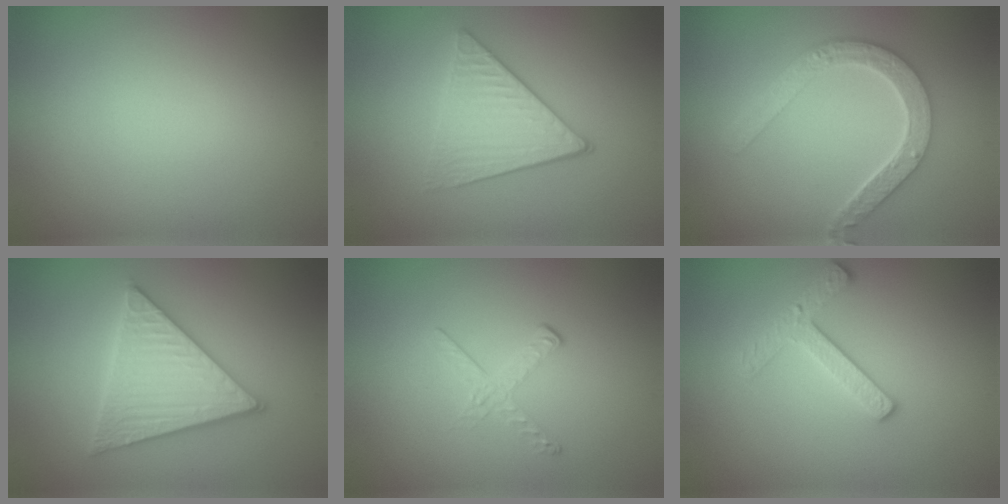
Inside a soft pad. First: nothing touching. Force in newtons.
{"total": 3.9, "press": 3.3, "slide": 2.0}
{"total": 4.5, "press": 3.5, "slide": 2.7}
{"total": 5.4, "press": 5.4, "slide": 0.7}
{"total": 1.7, "press": 0.7, "slide": 1.5}
{"total": 2.6, "press": 2.6, "slide": 0.3}